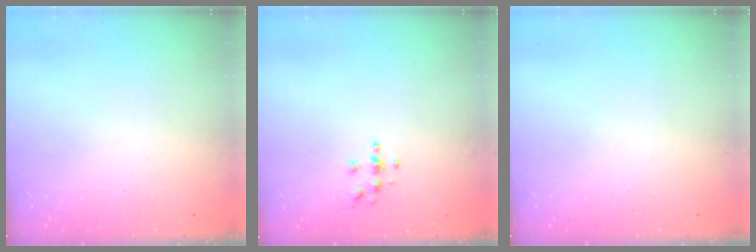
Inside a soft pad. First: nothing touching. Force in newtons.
{"total": 3.9, "press": 3.8, "slide": 0.4}
{"total": 0.0}